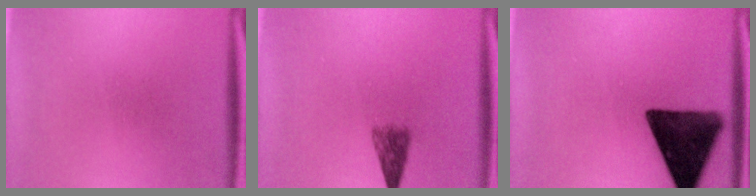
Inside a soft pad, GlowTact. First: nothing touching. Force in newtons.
{"total": 2.9}
{"total": 14.5}